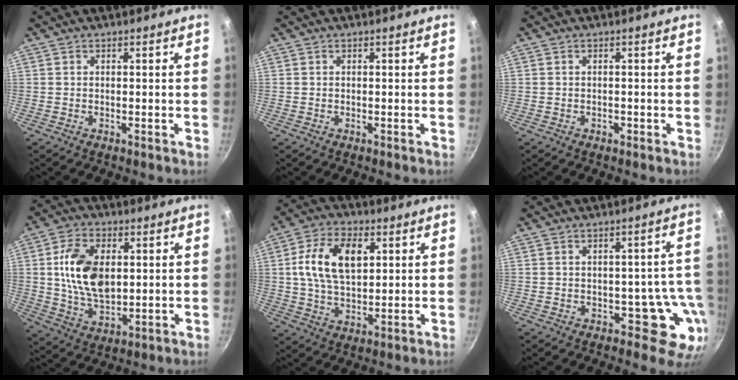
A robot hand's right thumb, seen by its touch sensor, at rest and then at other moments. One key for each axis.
{"total": 0.0}
{"total": 0.6, "fx": -0.3, "fy": 0.4, "fz": 0.3, "tx": -0.003, "ty": 0.003, "tz": -0.004}
{"total": 13.7, "fx": 2.0, "fy": 8.5, "fz": 10.5, "tx": -0.172, "ty": -0.006, "tz": 0.039}
{"total": 13.2, "fx": 3.2, "fy": 8.0, "fz": 10.0, "tx": -0.168, "ty": 0.004, "tz": 0.051}
{"total": 8.2, "fx": -2.8, "fy": 5.2, "fz": 5.8, "tx": -0.002, "ty": 0.031, "tz": -0.027}